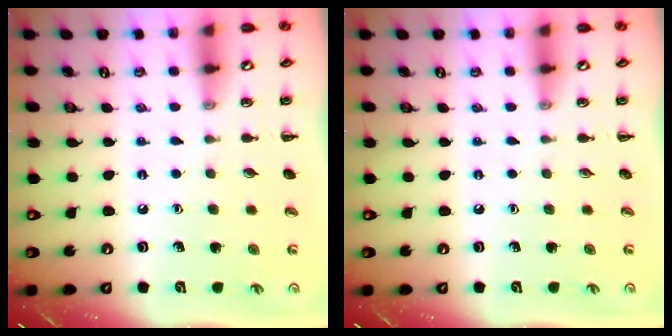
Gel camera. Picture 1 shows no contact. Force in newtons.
{"total": 0.0}